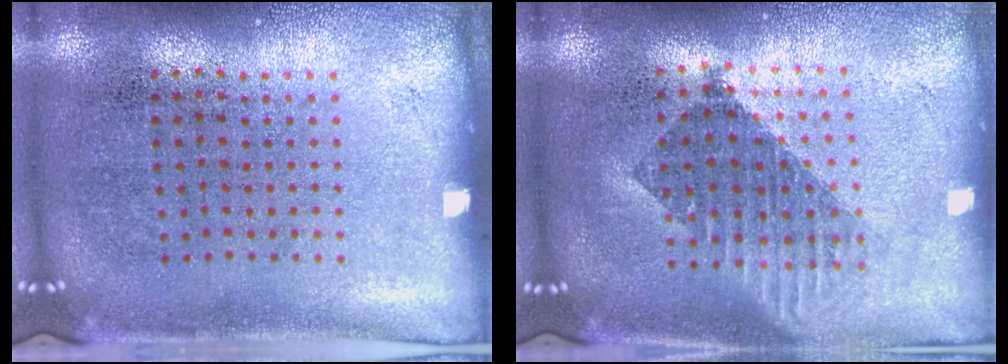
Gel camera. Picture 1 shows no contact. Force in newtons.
{"total": 1.7, "press": 1.4, "slide": 1.0}